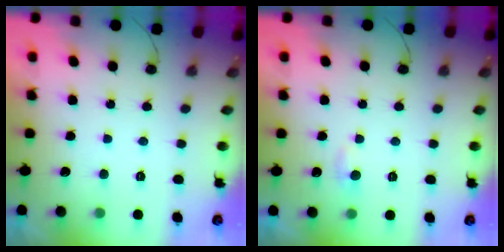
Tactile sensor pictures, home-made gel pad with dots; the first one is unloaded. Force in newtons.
{"total": 4.2, "press": 4.1, "slide": 0.5}